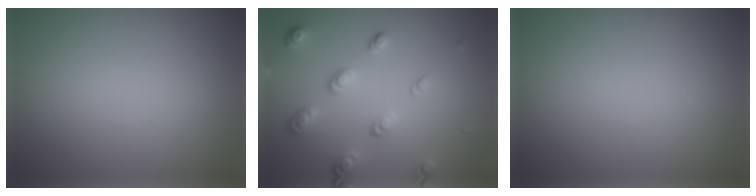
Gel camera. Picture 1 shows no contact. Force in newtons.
{"total": 3.4, "press": 2.5, "slide": 2.3}
{"total": 0.0}